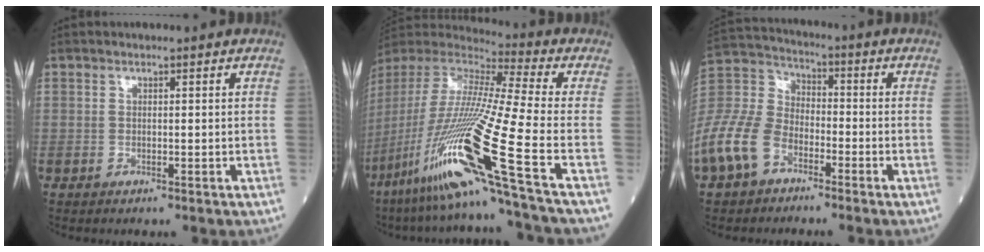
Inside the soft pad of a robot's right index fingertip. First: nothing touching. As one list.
[{"total": 25.8, "force": [-12.2, -1.5, 22.7], "torque": [-0.469, -0.057, -0.234]}, {"total": 13.7, "force": [-7.5, 8.4, 7.8], "torque": [-0.200, 0.010, -0.157]}]